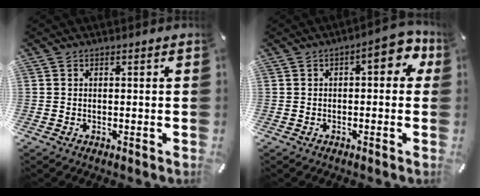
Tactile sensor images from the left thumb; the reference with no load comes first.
{"total": 7.7, "force": [1.7, 3.3, 6.7], "torque": [-0.089, -0.009, 0.020]}